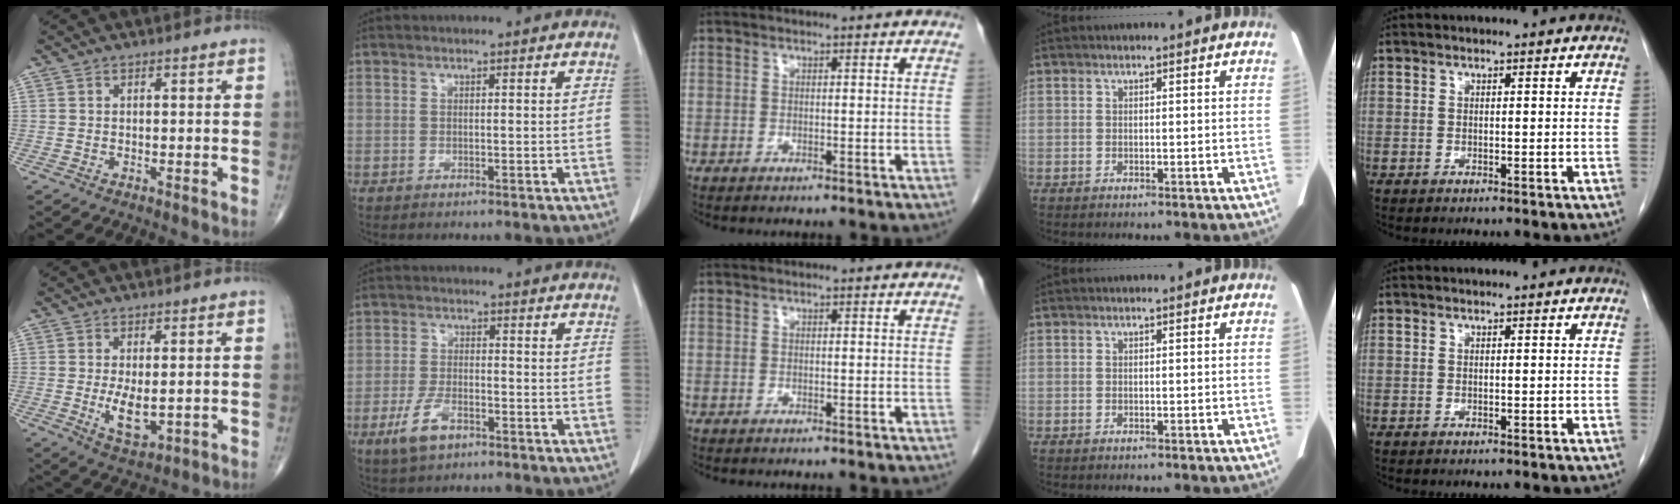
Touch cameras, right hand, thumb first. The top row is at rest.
{"thumb": {"total": 5.8, "force": [-0.3, 2.6, 5.2], "torque": [-0.087, -0.017, 0.006]}, "index": {"total": 5.8, "force": [-3.2, 2.5, 4.1], "torque": [-0.088, -0.005, -0.054]}}